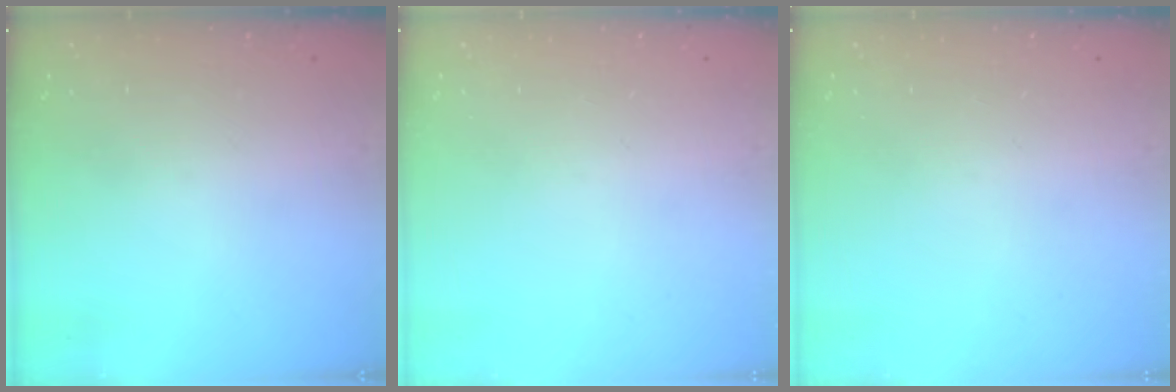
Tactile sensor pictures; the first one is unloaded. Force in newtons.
{"total": 0.0}
{"total": 0.0}